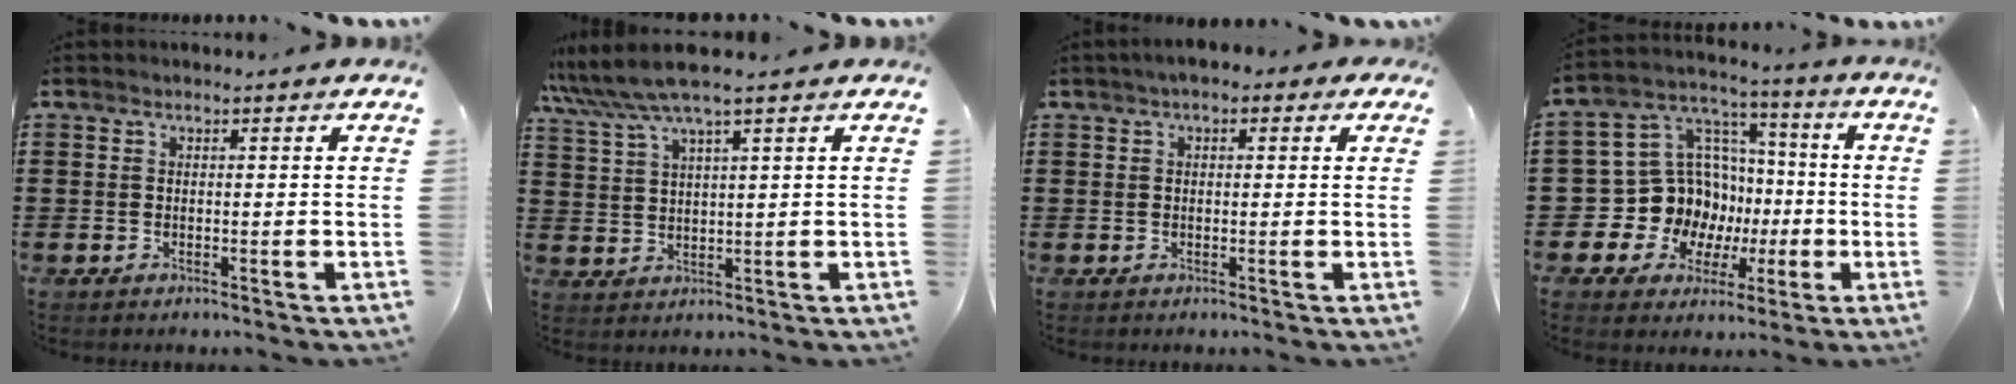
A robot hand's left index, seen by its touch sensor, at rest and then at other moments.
{"total": 5.9, "force": [4.5, 0.1, 3.9], "torque": [-0.089, -0.010, 0.077]}
{"total": 1.8, "force": [0.3, 1.2, 1.4], "torque": [-0.030, 0.010, 0.004]}
{"total": 12.7, "force": [-2.1, 12.0, 3.7], "torque": [-0.127, -0.013, -0.020]}